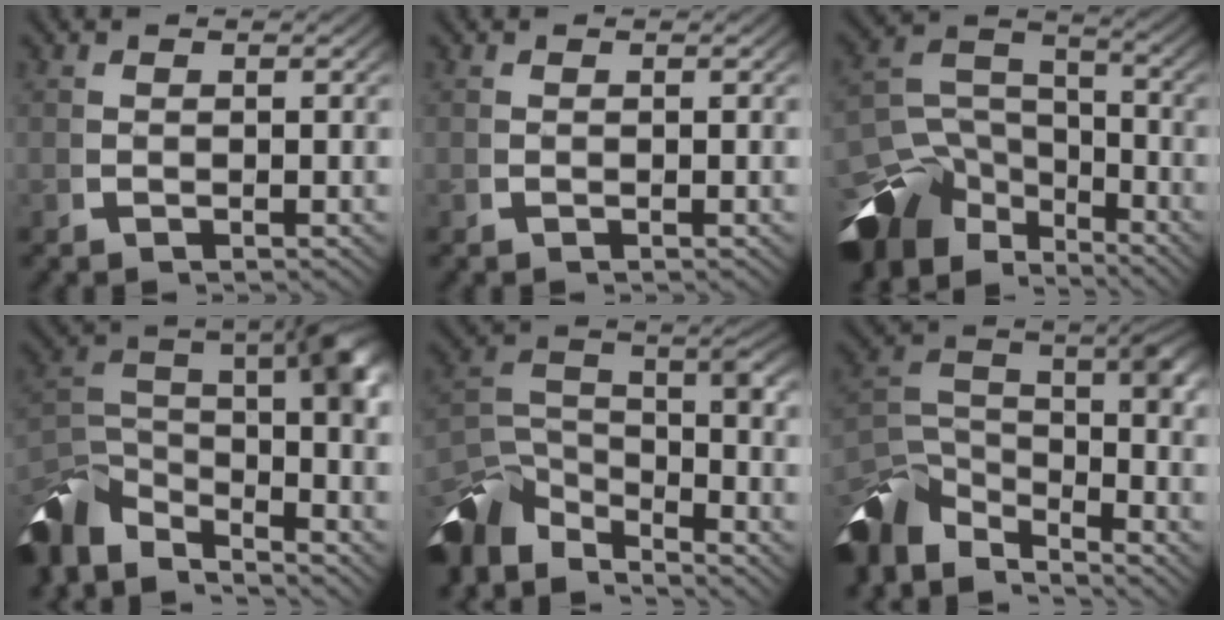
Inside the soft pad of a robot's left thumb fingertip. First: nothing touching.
{"total": 0.0}
{"total": 13.9, "force": [-5.1, 9.5, 8.7], "torque": [-0.161, -0.053, -0.066]}
{"total": 14.1, "force": [-2.7, 8.9, 10.7], "torque": [-0.222, -0.038, -0.036]}
{"total": 10.7, "force": [-3.8, 6.6, 7.5], "torque": [-0.159, -0.040, -0.050]}
{"total": 11.9, "force": [-3.6, 7.4, 8.6], "torque": [-0.183, -0.038, -0.047]}